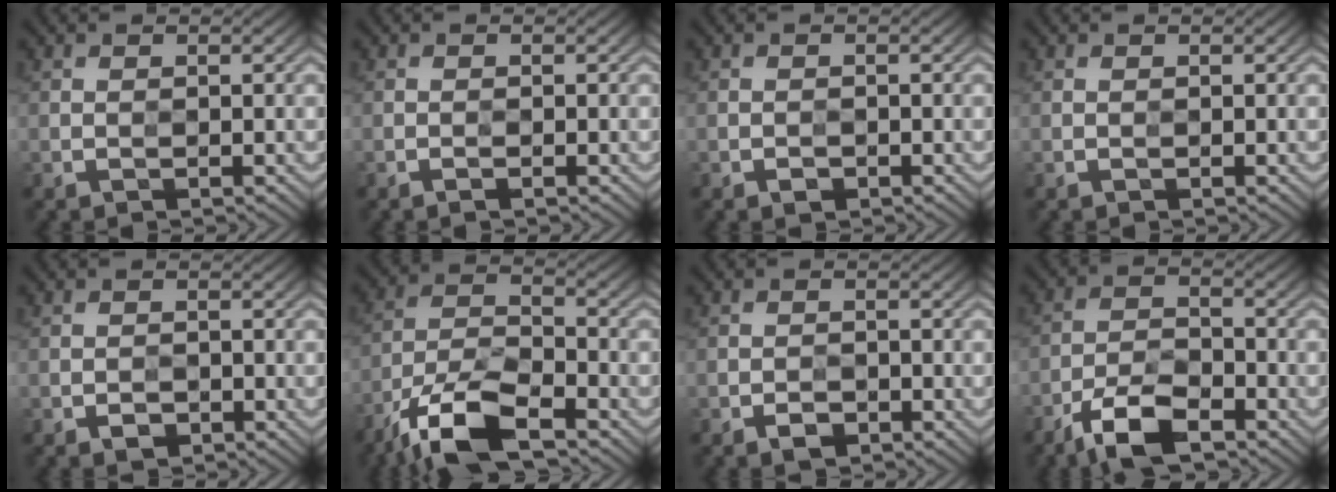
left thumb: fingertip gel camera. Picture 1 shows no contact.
{"total": 0.5, "force": [-0.4, 0.0, 0.4], "torque": [-0.007, 0.000, -0.008]}
{"total": 0.8, "force": [-0.5, 0.5, 0.4], "torque": [-0.003, -0.001, -0.010]}
{"total": 0.0}
{"total": 1.4, "force": [-0.8, 0.8, 0.7], "torque": [-0.010, -0.002, -0.017]}
{"total": 12.0, "force": [-8.1, 4.1, 7.8], "torque": [-0.157, -0.007, -0.171]}
{"total": 1.8, "force": [-1.1, 1.0, 1.0], "torque": [-0.014, -0.001, -0.023]}
{"total": 7.7, "force": [-5.2, 2.7, 5.0], "torque": [-0.096, 0.000, -0.107]}